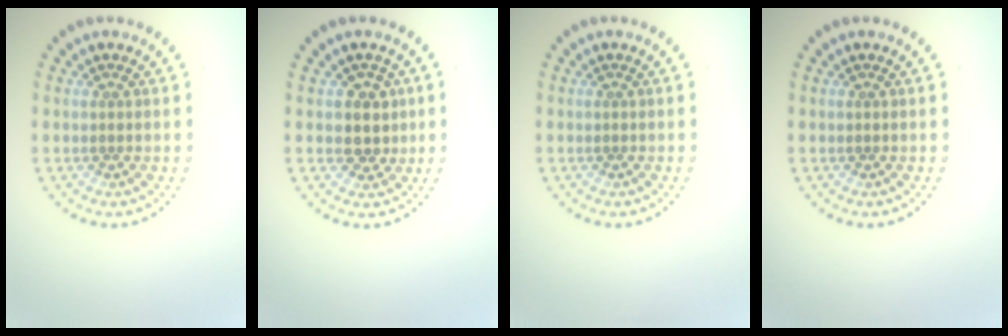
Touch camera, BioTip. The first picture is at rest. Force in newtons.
{"total": 2.4, "press": 2.1, "slide": 1.1}
{"total": 0.0}
{"total": 0.0}